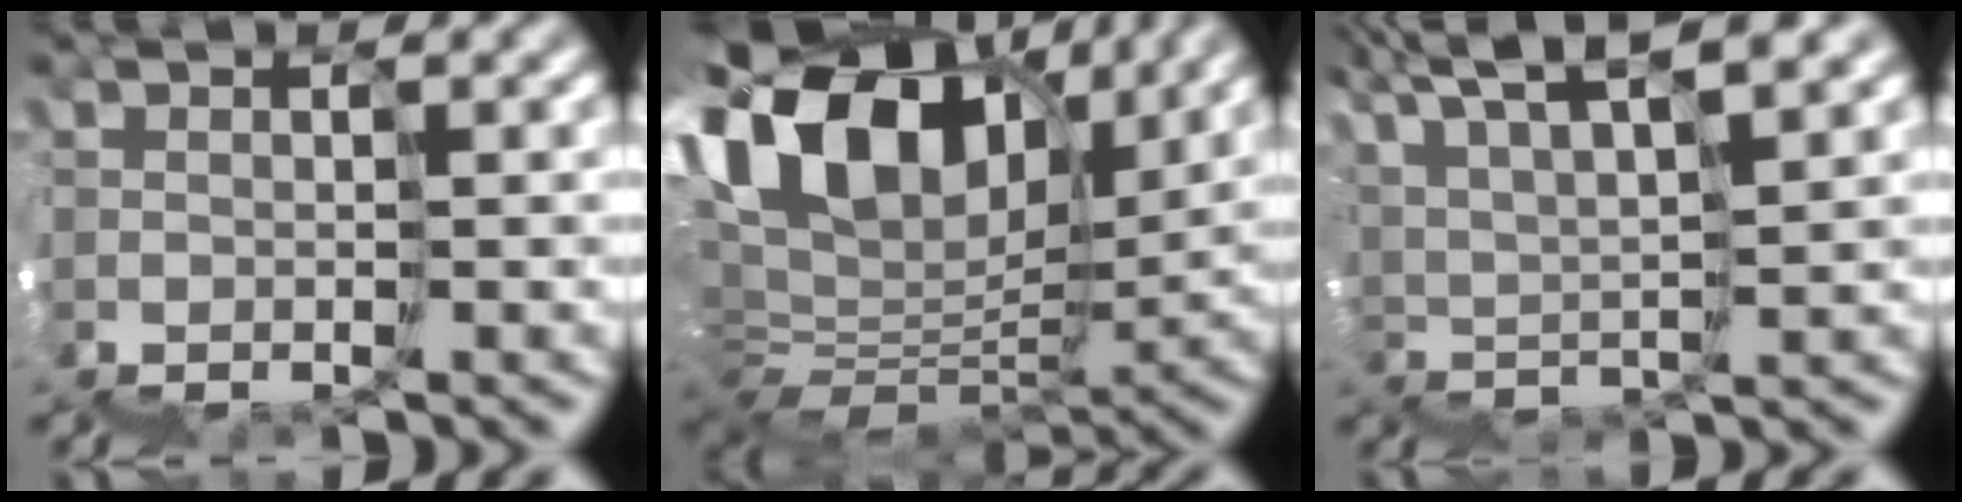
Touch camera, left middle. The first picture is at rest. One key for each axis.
{"total": 9.0, "fx": 7.1, "fy": 4.6, "fz": 3.0, "tx": -0.084, "ty": 0.057, "tz": 0.116}
{"total": 6.5, "fx": 6.5, "fy": -0.5, "fz": 0.6, "tx": -0.039, "ty": 0.047, "tz": 0.097}